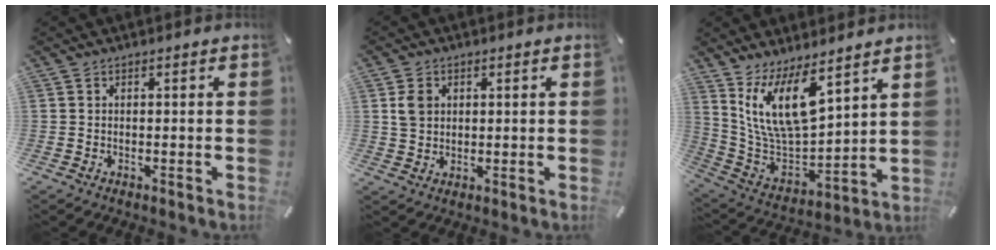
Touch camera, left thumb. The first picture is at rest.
{"total": 4.0, "force": [1.1, 3.6, 1.4], "torque": [-0.025, 0.004, 0.018]}
{"total": 15.9, "force": [9.8, 6.9, 10.4], "torque": [-0.236, -0.057, 0.178]}